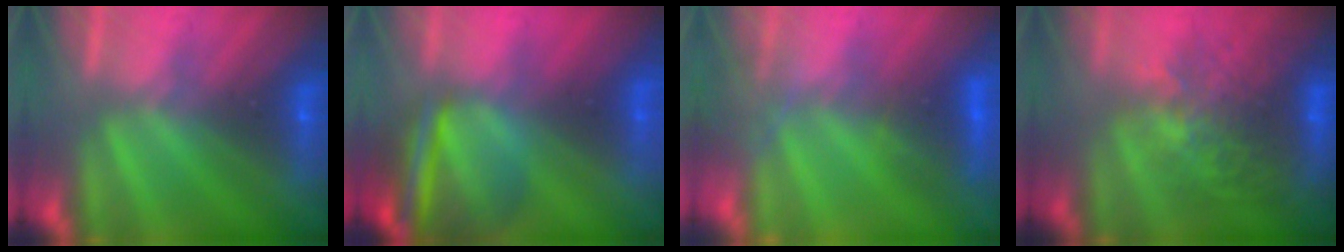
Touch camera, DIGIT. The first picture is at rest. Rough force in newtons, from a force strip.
{"total": 8.4}
{"total": 4.7}
{"total": 7.5}